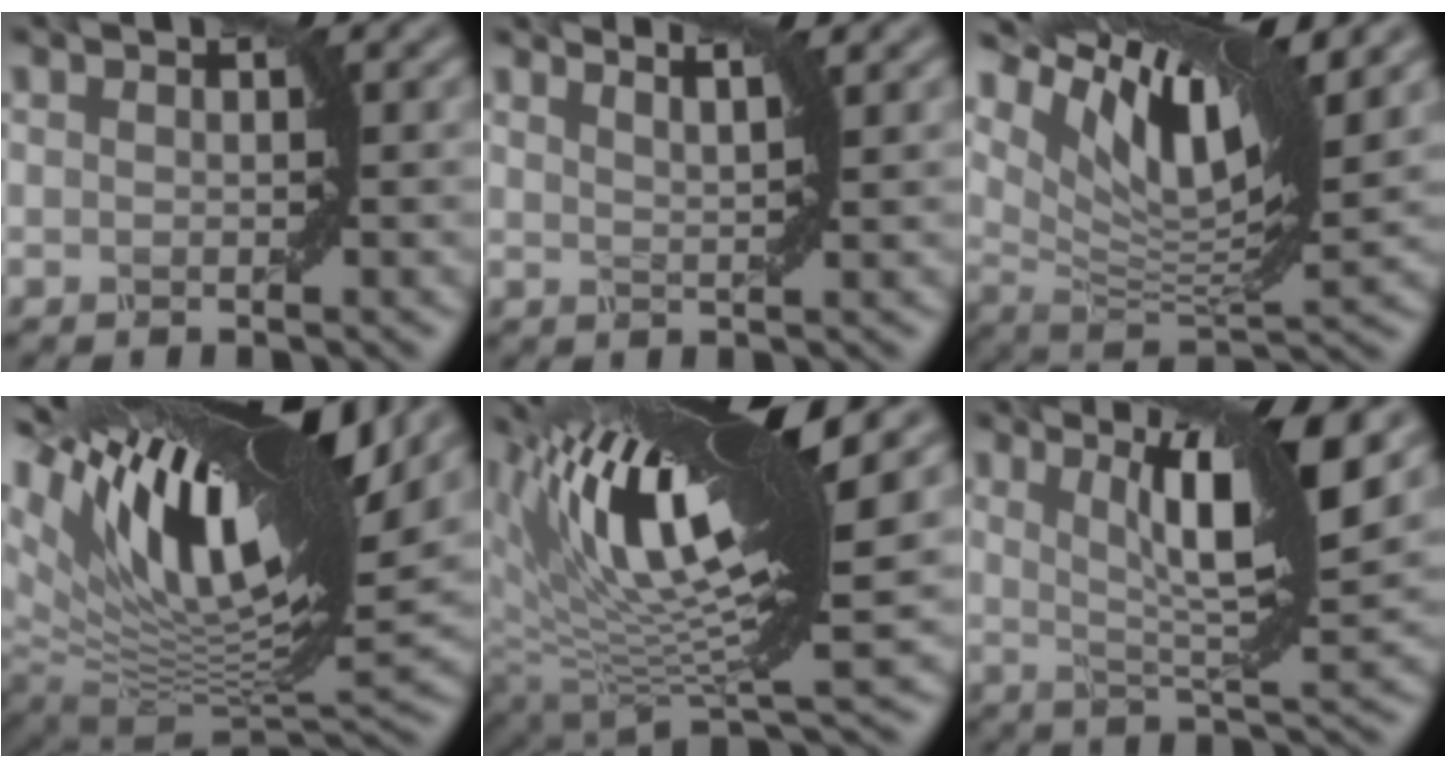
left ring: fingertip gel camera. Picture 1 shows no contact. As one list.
[{"total": 3.5, "force": [2.7, 1.0, 1.9], "torque": [-0.010, 0.012, 0.014]}, {"total": 10.6, "force": [5.6, 3.3, 8.5], "torque": [-0.154, 0.001, 0.112]}, {"total": 16.6, "force": [7.5, 6.9, 13.1], "torque": [-0.243, 0.030, 0.125]}, {"total": 14.2, "force": [5.6, 3.9, 12.5], "torque": [-0.215, 0.010, 0.104]}, {"total": 8.4, "force": [3.4, 1.6, 7.5], "torque": [-0.114, 0.001, 0.064]}]